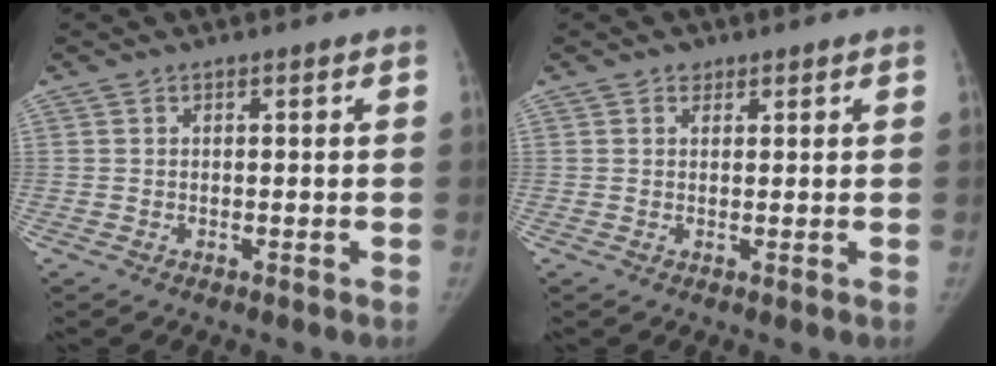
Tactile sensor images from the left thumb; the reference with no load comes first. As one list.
[{"total": 1.5, "force": [1.0, 1.0, 0.3], "torque": [0.005, -0.006, 0.012]}]